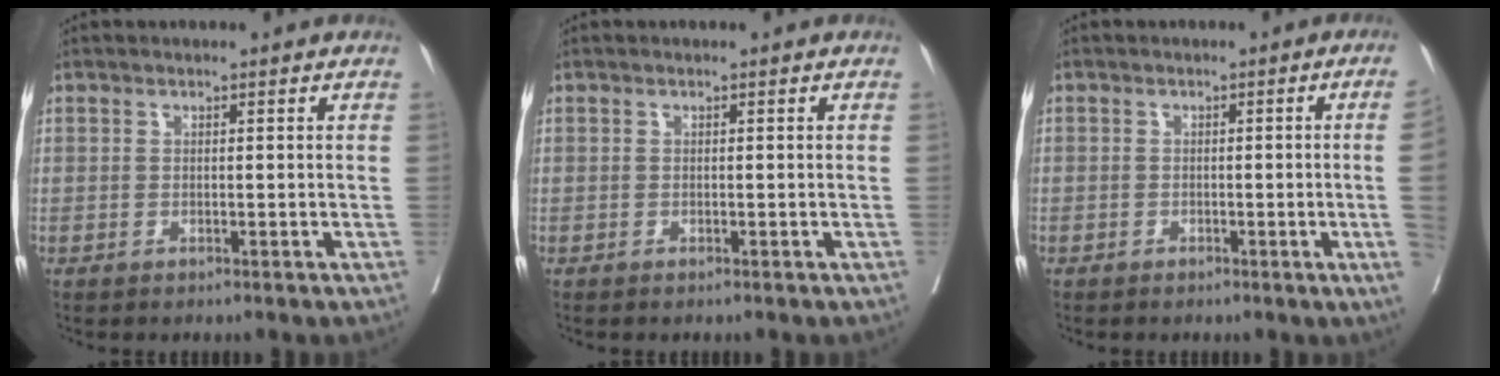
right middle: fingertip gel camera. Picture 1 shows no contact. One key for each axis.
{"total": 0.0}
{"total": 3.8, "fx": -0.6, "fy": -1.1, "fz": 3.6, "tx": -0.038, "ty": -0.005, "tz": -0.011}